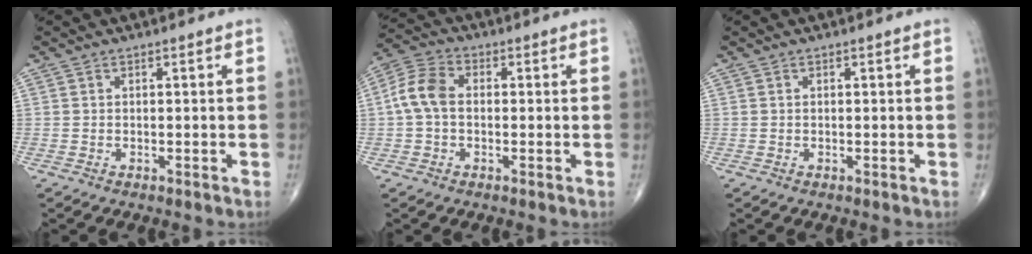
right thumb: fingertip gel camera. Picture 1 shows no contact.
{"total": 7.0, "force": [-0.1, 4.7, 5.2], "torque": [-0.106, 0.021, -0.012]}
{"total": 0.0}